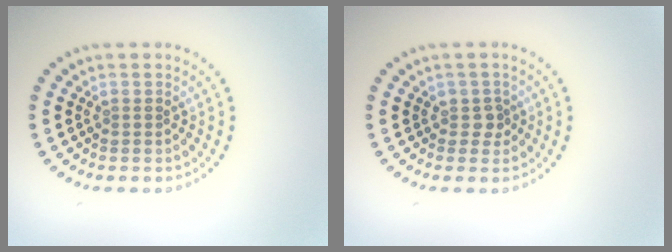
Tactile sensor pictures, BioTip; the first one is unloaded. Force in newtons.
{"total": 1.3, "press": 1.1, "slide": 0.7}